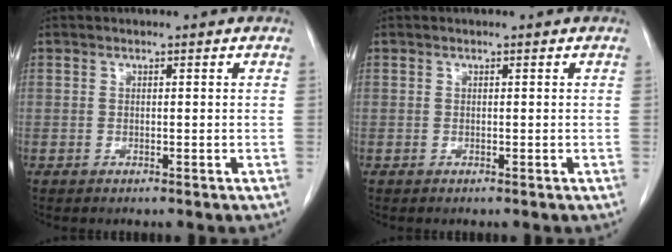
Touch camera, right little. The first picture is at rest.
{"total": 0.0}